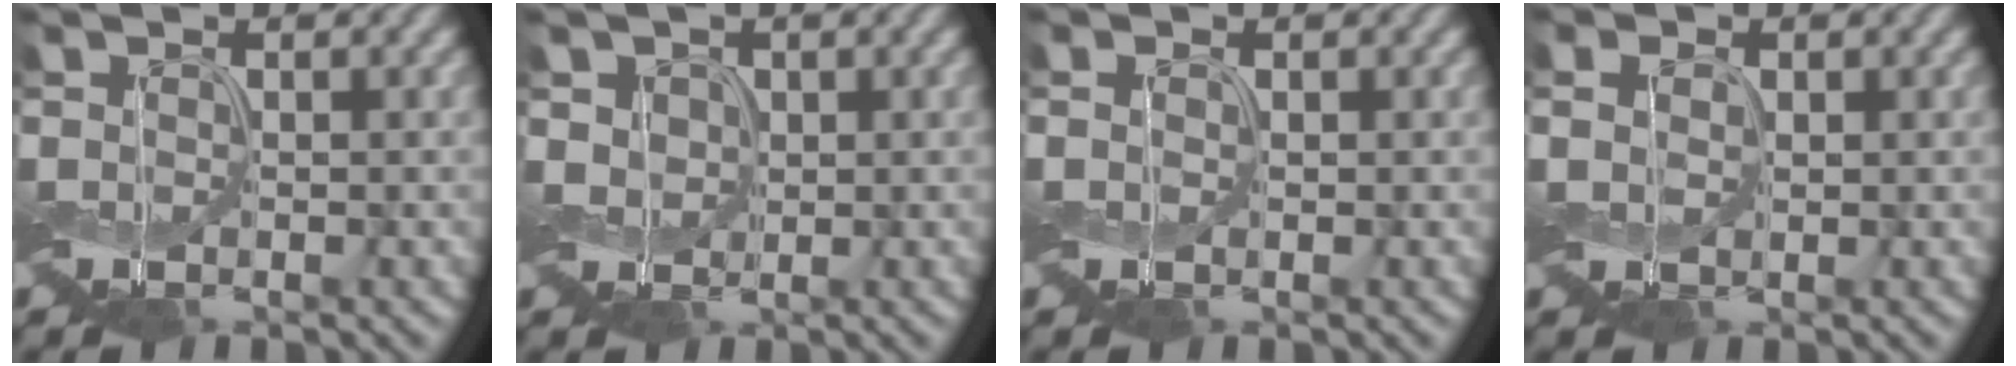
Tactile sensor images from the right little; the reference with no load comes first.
{"total": 1.9, "force": [0.0, 1.8, 0.8], "torque": [-0.020, 0.001, -0.009]}
{"total": 0.5, "force": [0.0, 0.4, 0.3], "torque": [-0.009, 0.001, -0.002]}
{"total": 1.5, "force": [0.0, 1.2, 0.9], "torque": [-0.021, 0.002, -0.005]}